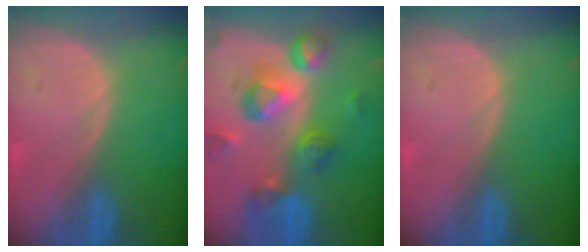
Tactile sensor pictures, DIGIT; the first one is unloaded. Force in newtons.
{"total": 10.4, "press": 9.3, "slide": 4.7}
{"total": 0.0}